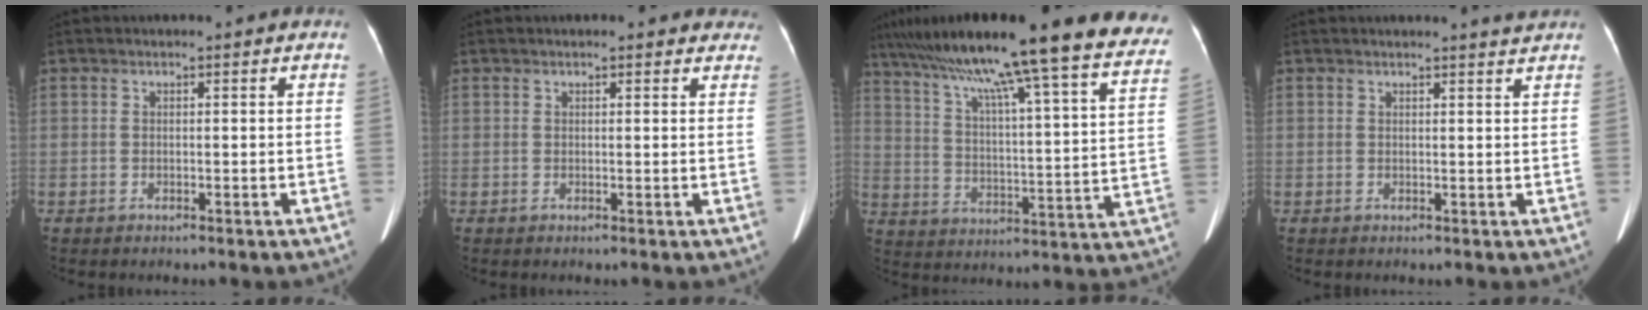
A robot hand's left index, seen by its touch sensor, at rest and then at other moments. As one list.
[{"total": 3.7, "force": [3.2, 1.6, 1.2], "torque": [0.006, 0.007, 0.020]}, {"total": 33.0, "force": [27.5, 1.1, 18.2], "torque": [-0.251, -0.043, 0.364]}, {"total": 1.9, "force": [1.7, -0.6, 0.3], "torque": [-0.011, -0.011, 0.018]}]